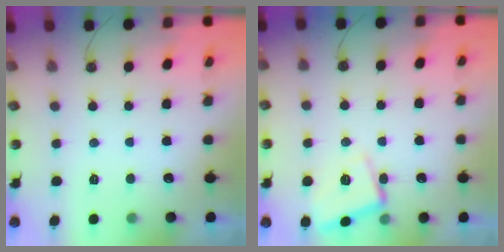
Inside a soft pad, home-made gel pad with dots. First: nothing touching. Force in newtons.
{"total": 12.2, "press": 12.1, "slide": 1.0}